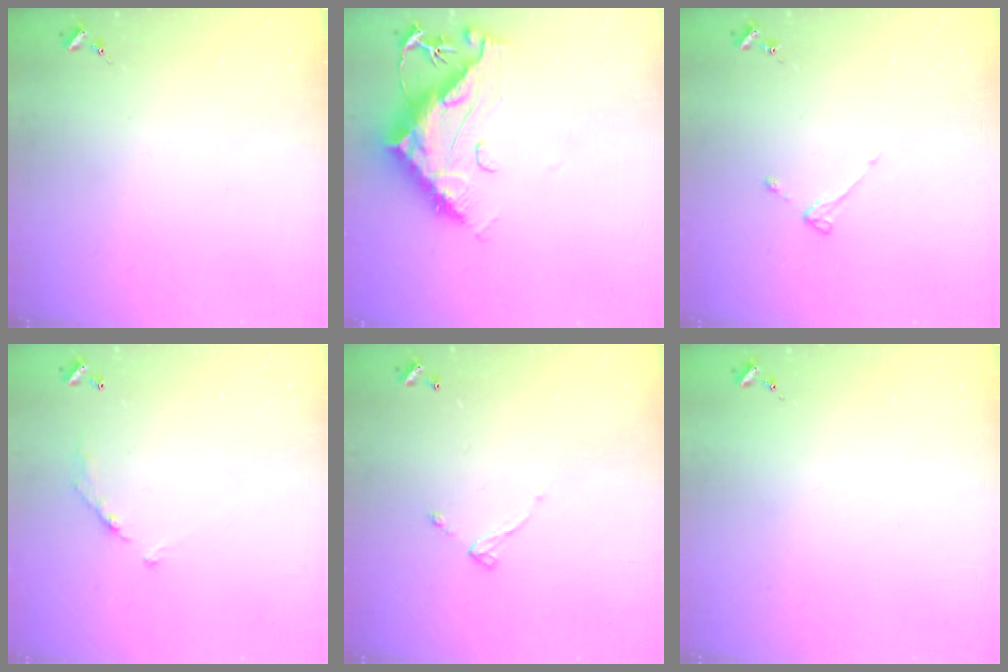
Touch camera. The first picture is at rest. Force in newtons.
{"total": 14.6, "press": 14.5, "slide": 1.5}
{"total": 3.0, "press": 3.0, "slide": 0.4}
{"total": 6.5, "press": 6.5, "slide": 0.4}
{"total": 5.4, "press": 5.4, "slide": 0.4}
{"total": 0.0}